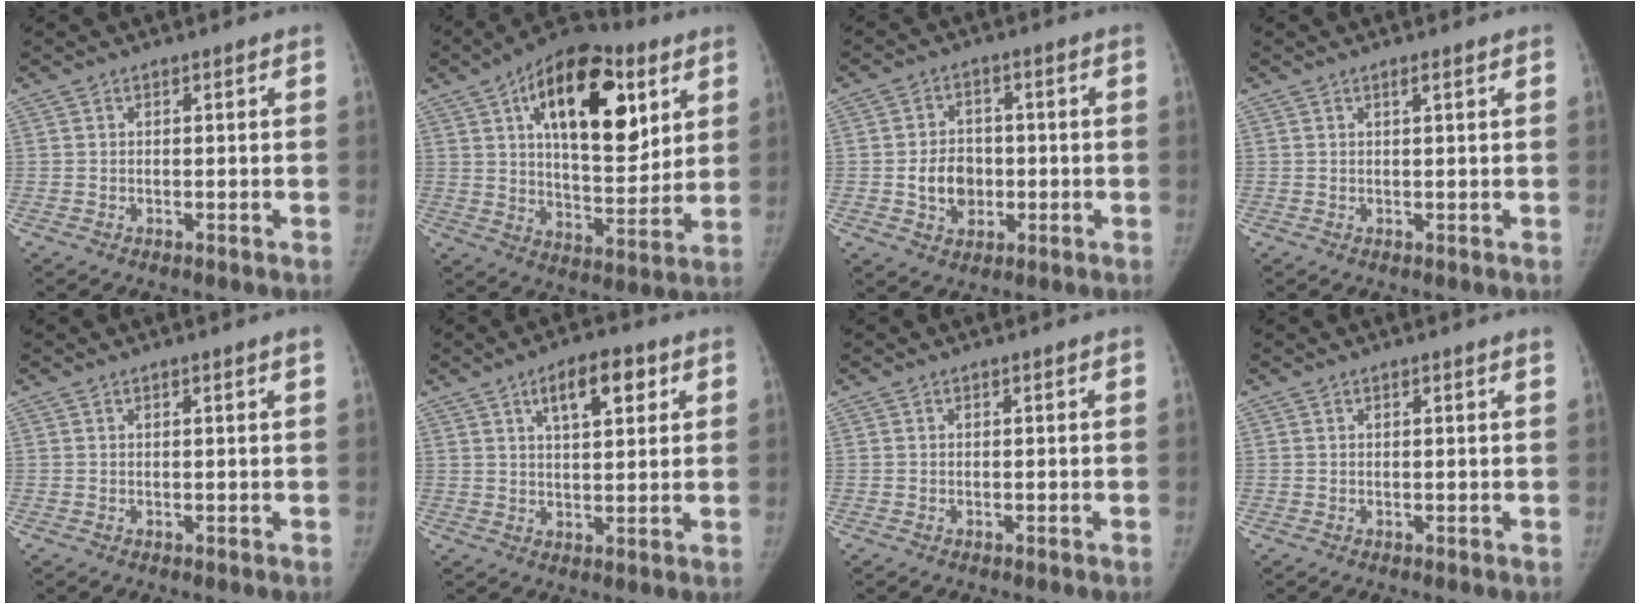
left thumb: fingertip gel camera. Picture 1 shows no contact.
{"total": 24.0, "force": [9.5, 11.9, 18.5], "torque": [-0.243, -0.024, 0.148]}
{"total": 7.4, "force": [-1.1, 6.0, 4.2], "torque": [-0.043, 0.011, -0.017]}
{"total": 1.0, "force": [0.6, 0.0, 0.9], "torque": [-0.016, 0.001, 0.010]}
{"total": 1.1, "force": [0.5, -0.2, 0.9], "torque": [-0.017, 0.000, 0.008]}
{"total": 8.6, "force": [4.0, 3.6, 6.7], "torque": [-0.085, -0.011, 0.061]}
{"total": 0.0}
{"total": 1.0, "force": [0.6, -0.1, 0.8], "torque": [-0.010, 0.004, 0.008]}